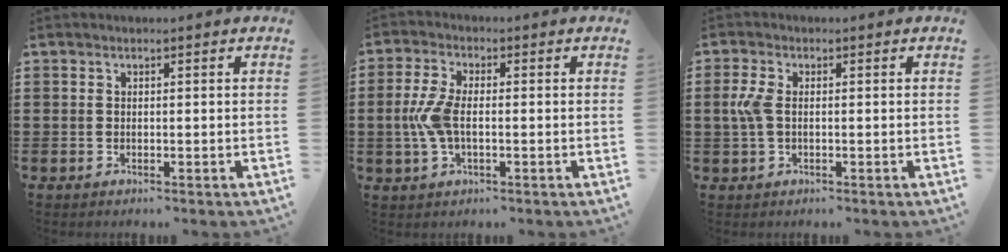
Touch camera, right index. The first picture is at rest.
{"total": 5.7, "force": [-0.6, 2.5, 5.1], "torque": [-0.126, -0.007, -0.020]}
{"total": 3.9, "force": [0.0, 2.0, 3.4], "torque": [-0.096, -0.003, -0.011]}